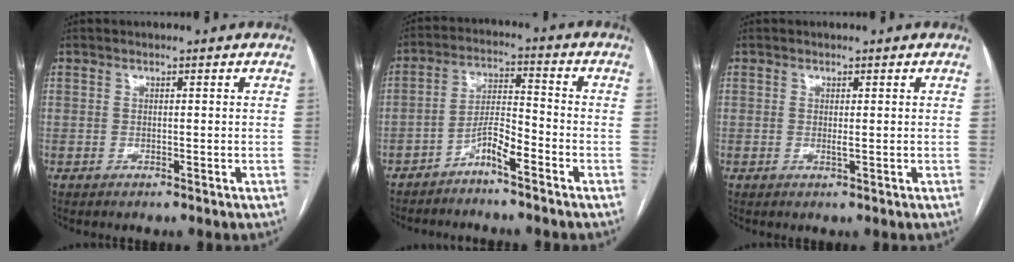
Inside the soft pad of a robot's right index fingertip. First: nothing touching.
{"total": 5.3, "force": [-3.8, 0.5, 3.7], "torque": [-0.071, 0.008, -0.072]}
{"total": 0.5, "force": [0.1, 0.0, 0.5], "torque": [-0.010, -0.001, 0.001]}